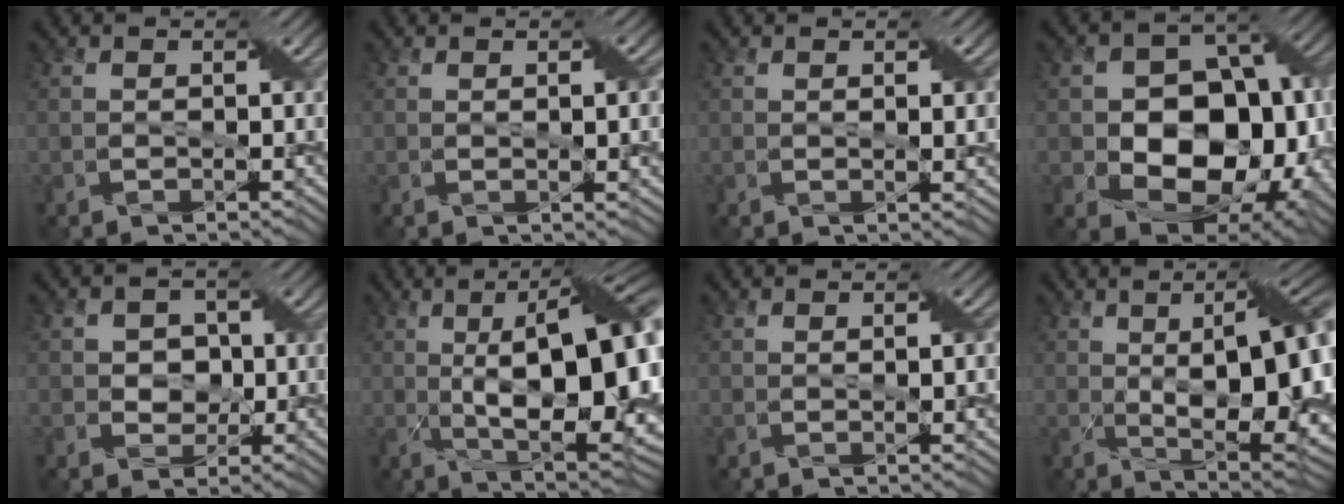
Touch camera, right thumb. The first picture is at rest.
{"total": 2.9, "force": [0.5, 0.6, 2.8], "torque": [-0.044, 0.004, 0.011]}
{"total": 2.2, "force": [0.7, 0.4, 2.1], "torque": [-0.035, 0.001, 0.015]}
{"total": 15.3, "force": [-2.2, 11.1, 10.2], "torque": [-0.158, -0.019, -0.035]}
{"total": 3.7, "force": [0.1, 3.4, 1.5], "torque": [-0.025, 0.001, -0.014]}
{"total": 18.6, "force": [0.5, 6.6, 17.3], "torque": [-0.247, 0.020, 0.011]}
{"total": 2.4, "force": [0.4, 0.5, 2.3], "torque": [-0.038, 0.003, 0.009]}
{"total": 16.8, "force": [1.3, 6.4, 15.5], "torque": [-0.195, 0.015, 0.023]}